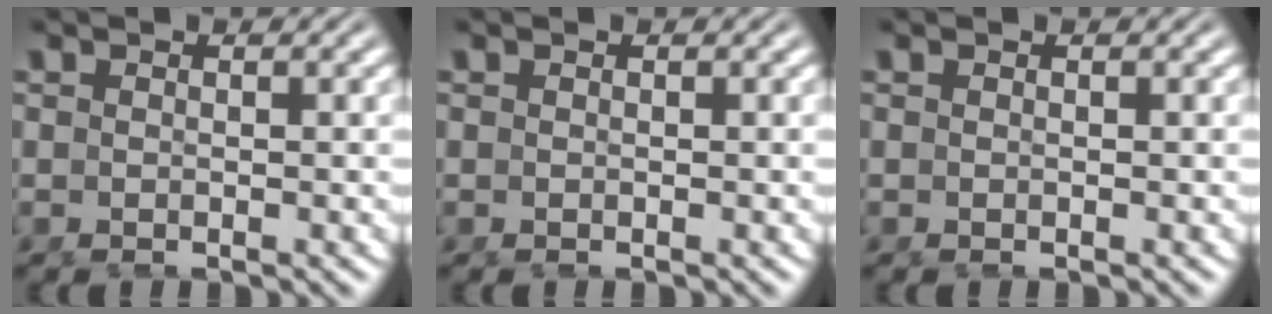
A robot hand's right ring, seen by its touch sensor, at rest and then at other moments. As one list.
[{"total": 0.0}, {"total": 0.0}]